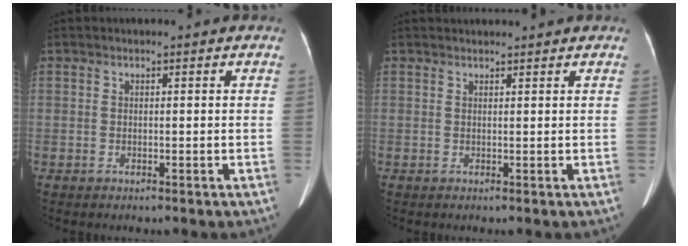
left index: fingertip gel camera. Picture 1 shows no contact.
{"total": 2.9, "force": [2.9, 0.2, 0.5], "torque": [-0.011, 0.025, 0.038]}